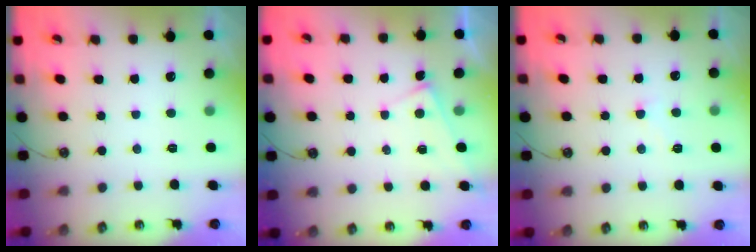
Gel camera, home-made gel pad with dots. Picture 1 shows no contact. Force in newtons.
{"total": 2.9, "press": 2.9, "slide": 0.3}
{"total": 0.9, "press": 0.7, "slide": 0.5}